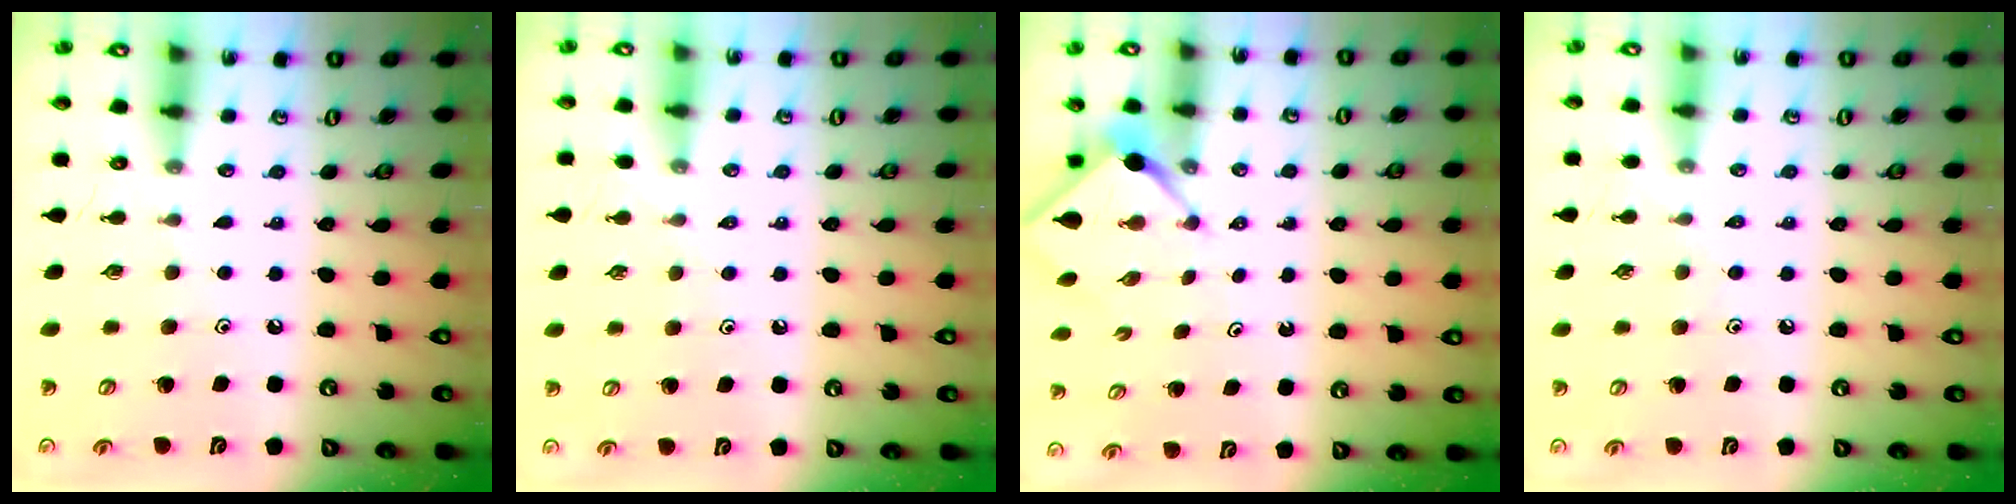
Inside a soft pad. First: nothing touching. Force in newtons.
{"total": 3.3, "press": 3.2, "slide": 0.6}
{"total": 2.5, "press": 2.5, "slide": 0.3}
{"total": 2.8, "press": 2.7, "slide": 0.5}